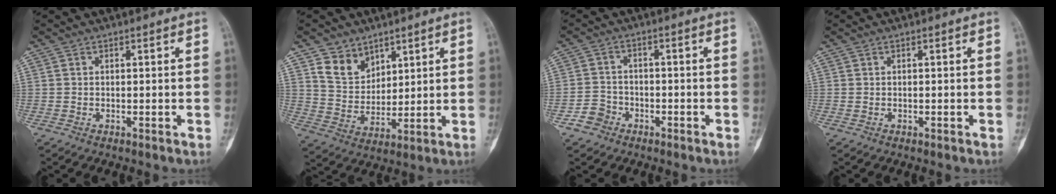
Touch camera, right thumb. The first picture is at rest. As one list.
[{"total": 8.1, "force": [5.2, 5.6, 2.6], "torque": [-0.018, -0.042, 0.108]}, {"total": 3.8, "force": [-2.3, 3.0, 0.6], "torque": [0.005, 0.022, -0.045]}, {"total": 0.0}]